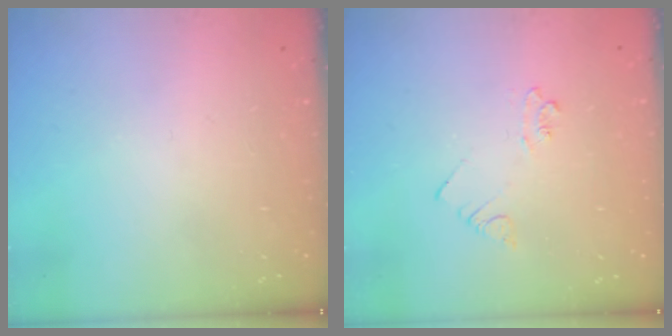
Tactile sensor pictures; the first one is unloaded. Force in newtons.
{"total": 4.0, "press": 4.0, "slide": 0.4}